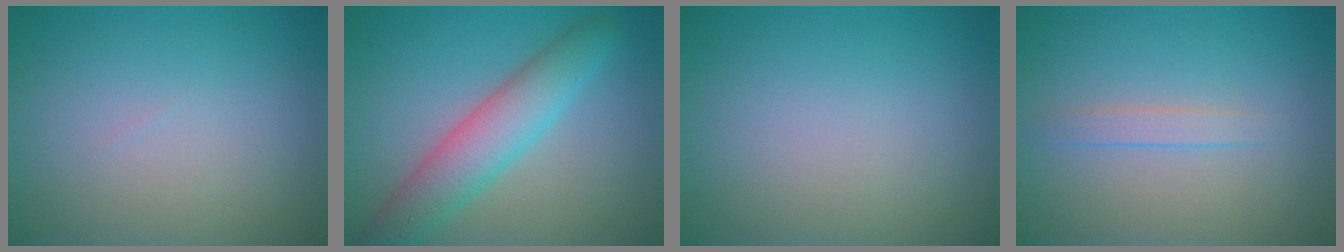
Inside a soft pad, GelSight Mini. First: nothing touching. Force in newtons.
{"total": 5.3, "press": 5.3, "slide": 0.3}
{"total": 0.0}
{"total": 1.3, "press": 1.3, "slide": 0.1}